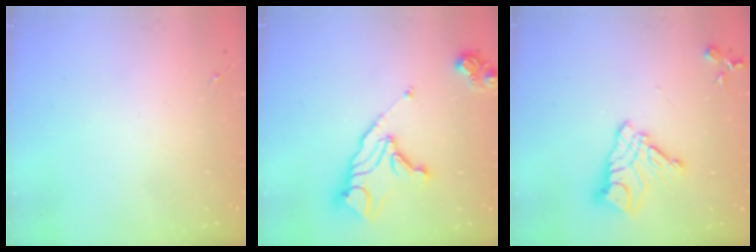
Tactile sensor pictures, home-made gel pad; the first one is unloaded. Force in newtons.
{"total": 15.4, "press": 15.3, "slide": 1.7}
{"total": 12.8, "press": 12.7, "slide": 1.0}